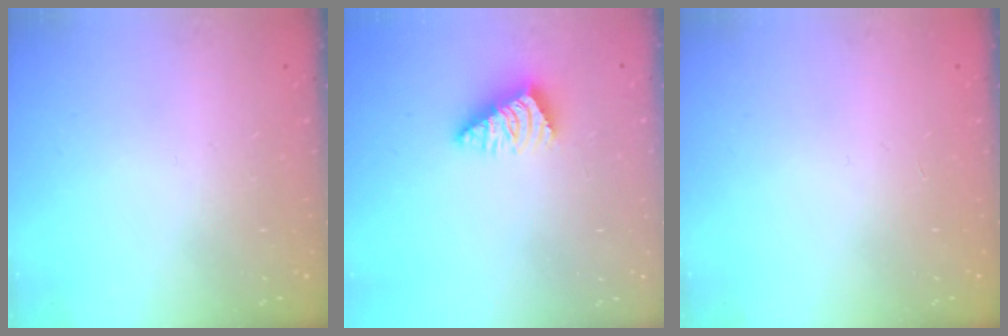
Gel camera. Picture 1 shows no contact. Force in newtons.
{"total": 2.4, "press": 2.4, "slide": 0.4}
{"total": 0.0}